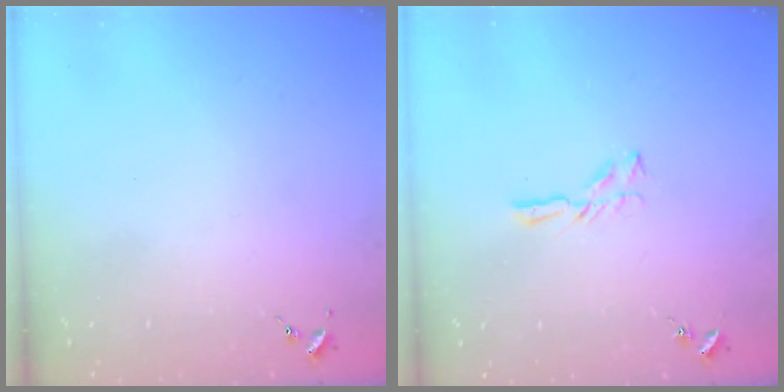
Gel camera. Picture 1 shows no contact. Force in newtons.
{"total": 5.1, "press": 5.1, "slide": 0.5}